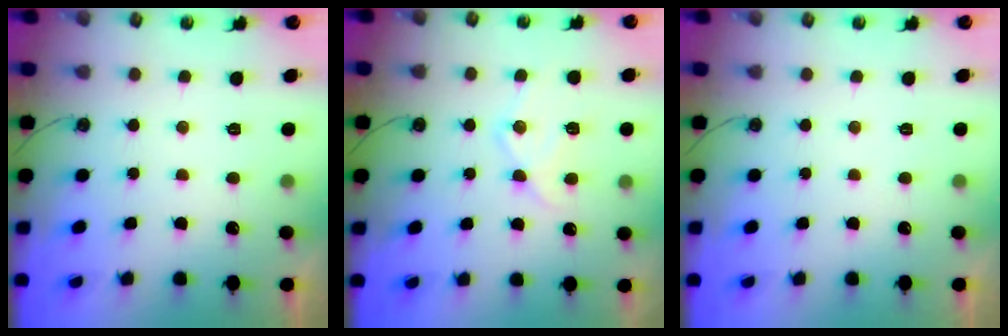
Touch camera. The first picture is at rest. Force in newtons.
{"total": 12.6, "press": 12.5, "slide": 1.0}
{"total": 0.0}